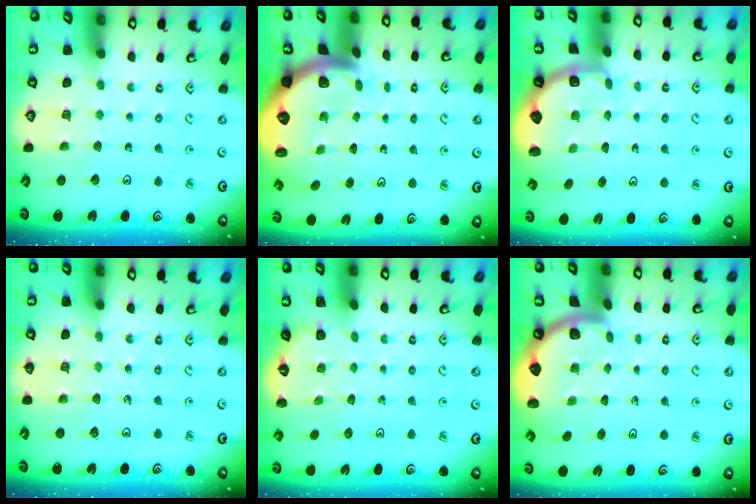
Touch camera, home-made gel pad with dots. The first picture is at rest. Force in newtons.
{"total": 2.7, "press": 2.5, "slide": 0.9}
{"total": 2.5, "press": 1.9, "slide": 1.7}
{"total": 4.1, "press": 3.7, "slide": 1.8}
{"total": 1.5, "press": 1.0, "slide": 1.1}
{"total": 1.2, "press": 1.2, "slide": 0.1}